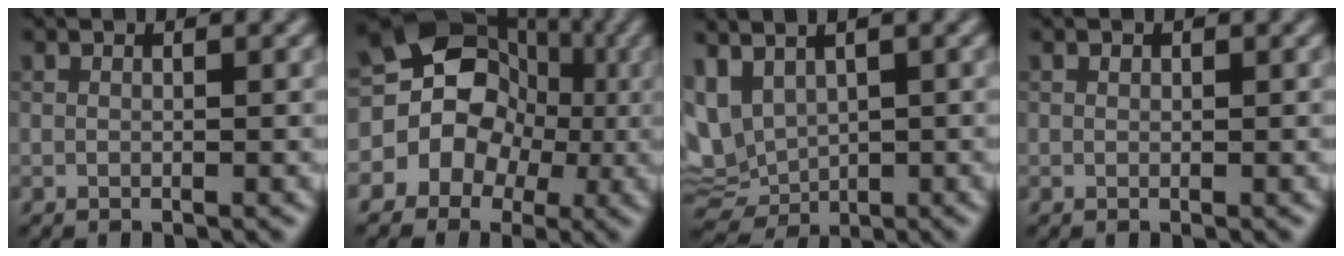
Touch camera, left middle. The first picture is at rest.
{"total": 7.7, "force": [-0.9, 7.0, 3.1], "torque": [-0.020, 0.020, -0.038]}
{"total": 4.6, "force": [1.2, 2.9, 3.4], "torque": [-0.084, 0.000, 0.043]}
{"total": 0.0}